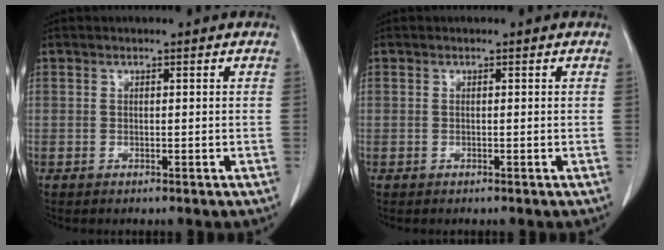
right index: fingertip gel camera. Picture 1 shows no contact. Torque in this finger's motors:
{"motor_torque": [0.01, 0.28, -0.03, 0.00]}